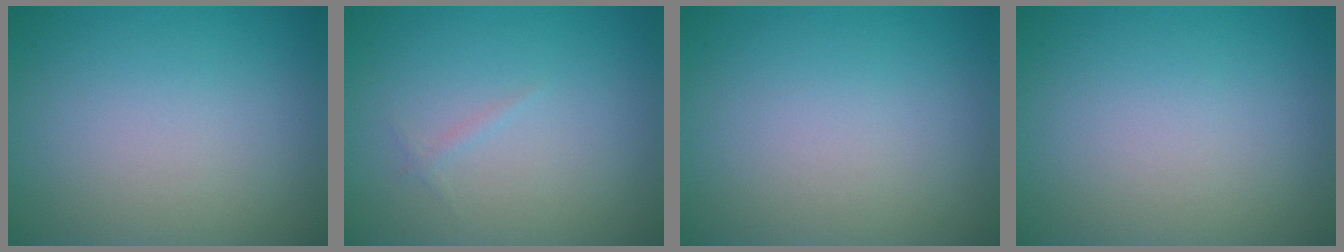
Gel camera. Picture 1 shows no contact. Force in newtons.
{"total": 0.5, "press": 0.5, "slide": 0.0}
{"total": 0.0}
{"total": 0.0}